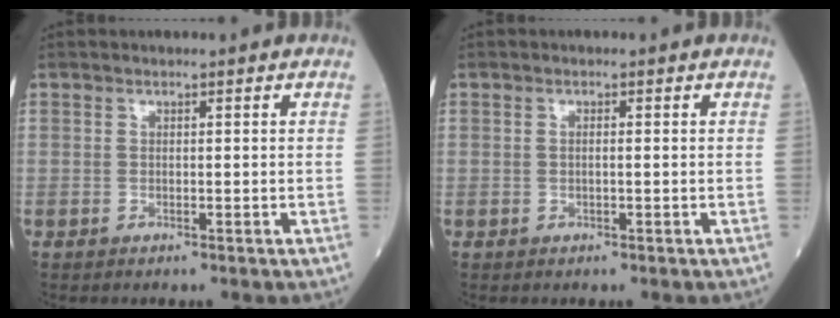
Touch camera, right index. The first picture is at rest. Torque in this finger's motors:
{"motor_torque": [0.03, 0.00, -0.01, 0.00]}